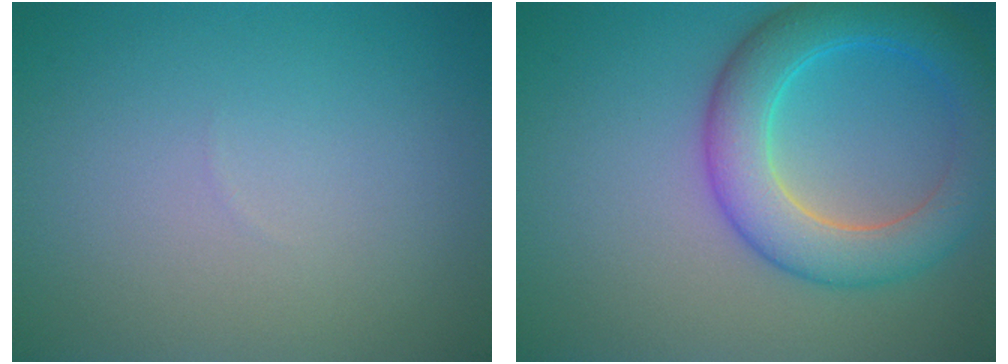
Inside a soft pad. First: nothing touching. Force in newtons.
{"total": 6.7, "press": 6.6, "slide": 0.3}